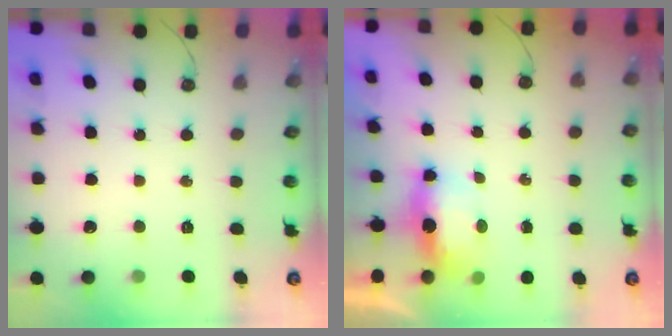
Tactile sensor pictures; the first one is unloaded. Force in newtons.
{"total": 10.0, "press": 7.0, "slide": 7.1}